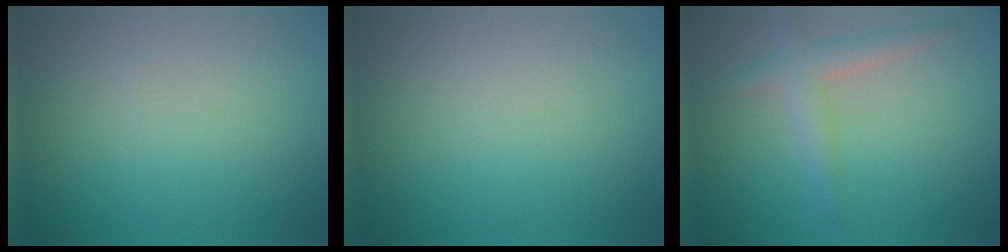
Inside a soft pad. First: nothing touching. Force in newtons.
{"total": 0.0}
{"total": 2.5, "press": 2.5, "slide": 0.1}